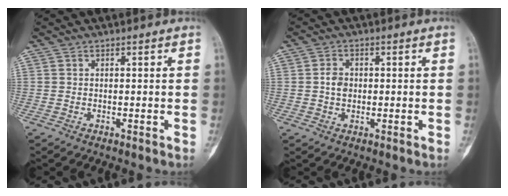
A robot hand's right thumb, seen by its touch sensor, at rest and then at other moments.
{"total": 3.1, "force": [0.1, 2.4, 2.0], "torque": [-0.028, 0.004, -0.001]}